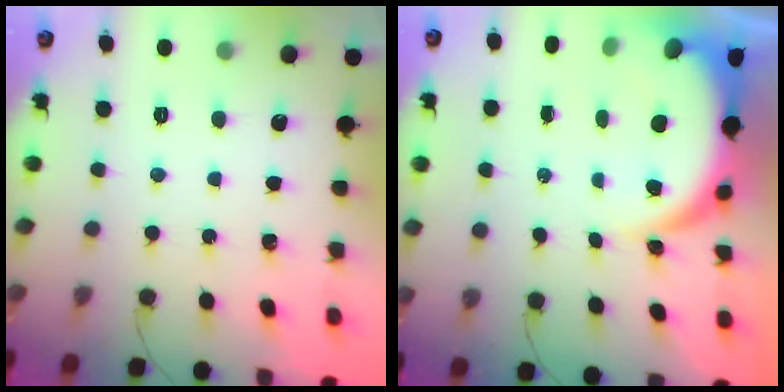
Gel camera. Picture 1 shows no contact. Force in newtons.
{"total": 7.8, "press": 7.6, "slide": 1.5}